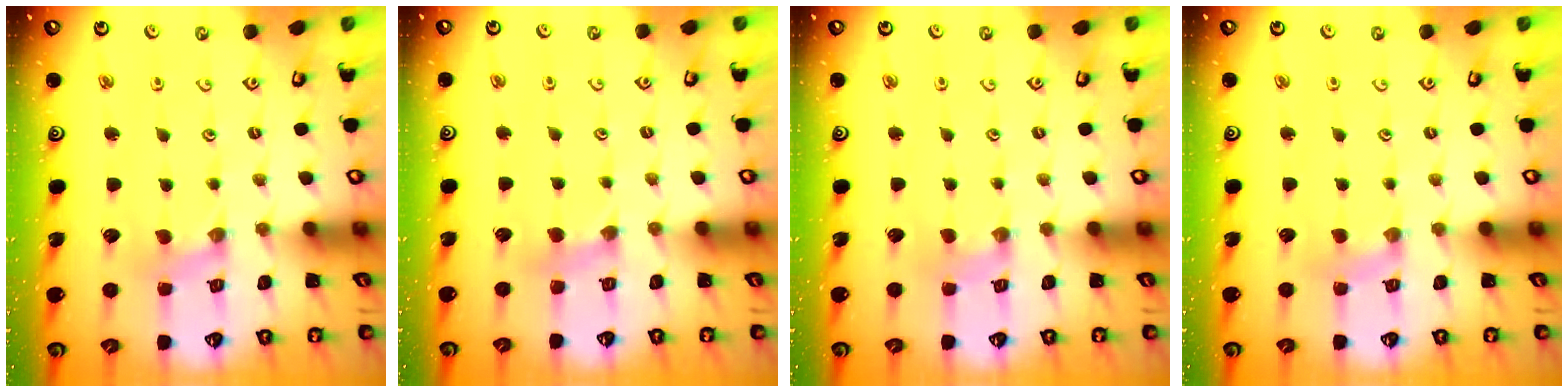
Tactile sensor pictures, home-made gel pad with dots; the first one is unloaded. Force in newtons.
{"total": 3.6, "press": 3.6, "slide": 0.5}
{"total": 0.9, "press": 0.9, "slide": 0.2}
{"total": 1.8, "press": 1.7, "slide": 0.4}